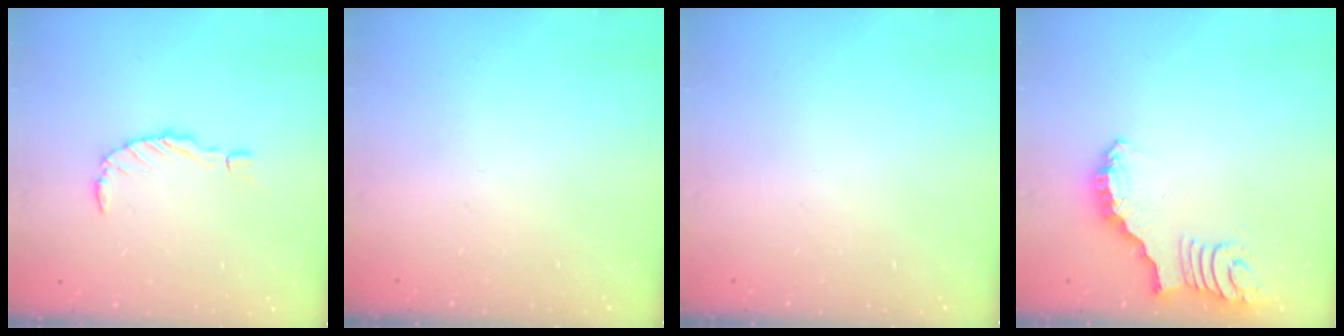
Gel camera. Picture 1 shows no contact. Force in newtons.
{"total": 0.0}
{"total": 0.0}
{"total": 2.7, "press": 2.7, "slide": 0.5}